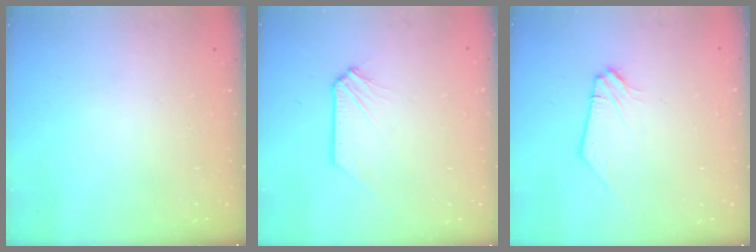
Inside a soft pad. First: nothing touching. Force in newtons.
{"total": 0.0}
{"total": 0.0}